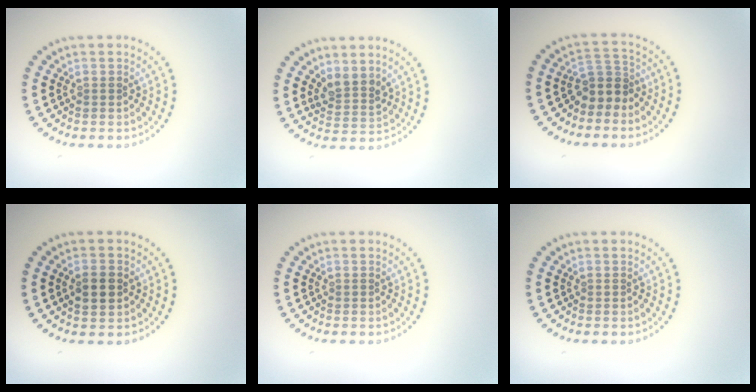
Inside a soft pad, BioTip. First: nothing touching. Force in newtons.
{"total": 2.4, "press": 1.9, "slide": 1.4}
{"total": 2.8, "press": 2.2, "slide": 1.7}
{"total": 2.4, "press": 2.4, "slide": 0.1}
{"total": 0.0}
{"total": 0.0}